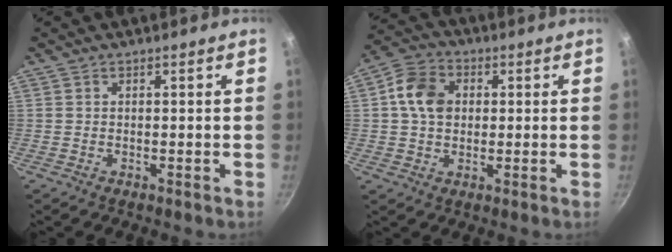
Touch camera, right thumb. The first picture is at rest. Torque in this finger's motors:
{"motor_torque": [0.36, 1.41, 0.62, -0.80, 0.03]}